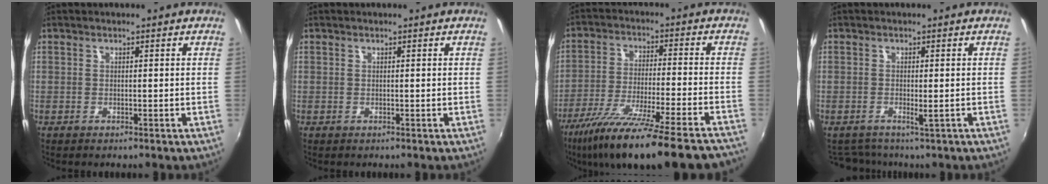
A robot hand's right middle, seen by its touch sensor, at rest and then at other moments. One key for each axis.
{"total": 0.0}
{"total": 24.0, "fx": -19.7, "fy": 0.9, "fz": 13.8, "tx": -0.243, "ty": -0.079, "tz": -0.304}
{"total": 2.6, "fx": -2.0, "fy": 1.0, "fz": 1.4, "tx": -0.028, "ty": -0.001, "tz": -0.029}